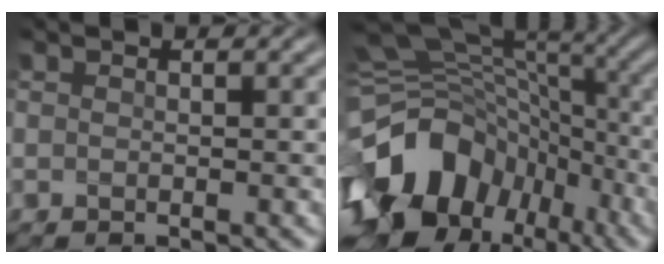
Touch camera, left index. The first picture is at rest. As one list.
[{"total": 16.3, "force": [-7.7, 11.5, 8.6], "torque": [-0.186, 0.004, -0.117]}]